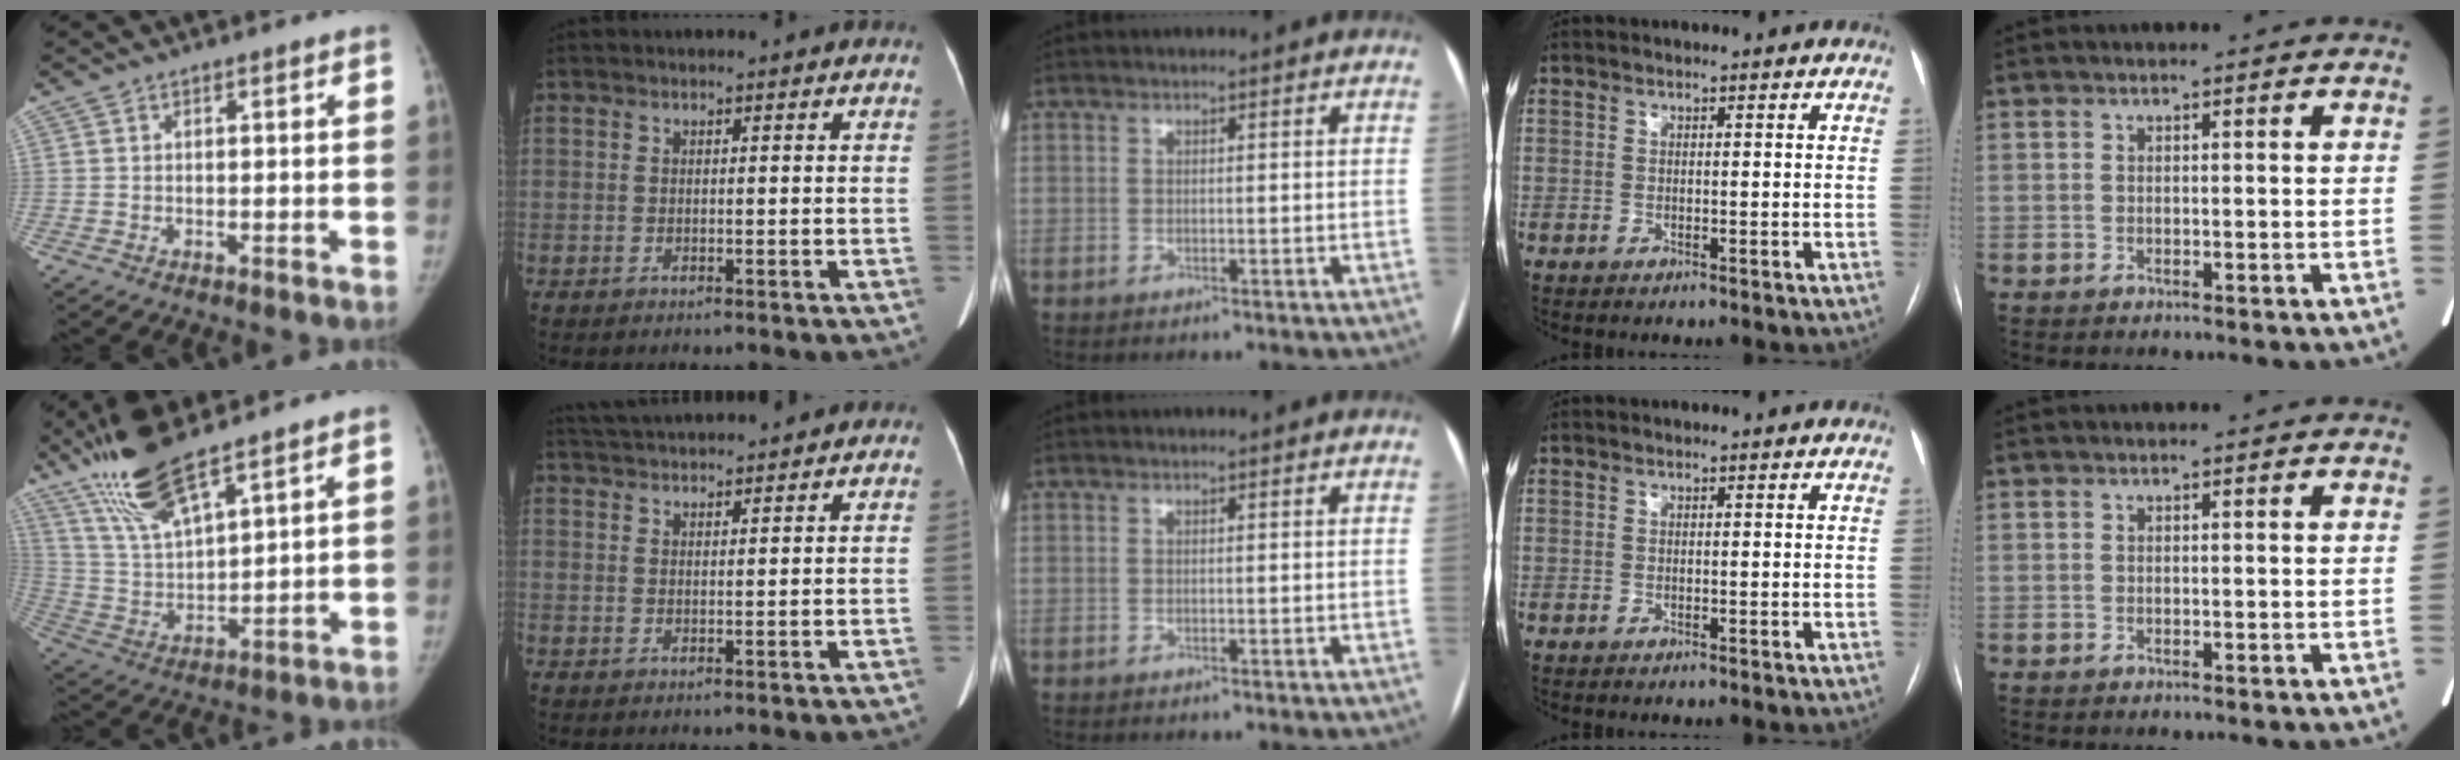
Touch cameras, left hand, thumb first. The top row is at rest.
{"thumb": {"total": 14.4, "force": [10.6, 3.2, 9.3], "torque": [-0.177, -0.044, 0.219]}, "index": {"total": 9.6, "force": [9.1, 0.4, 3.2], "torque": [-0.060, 0.025, 0.140]}}